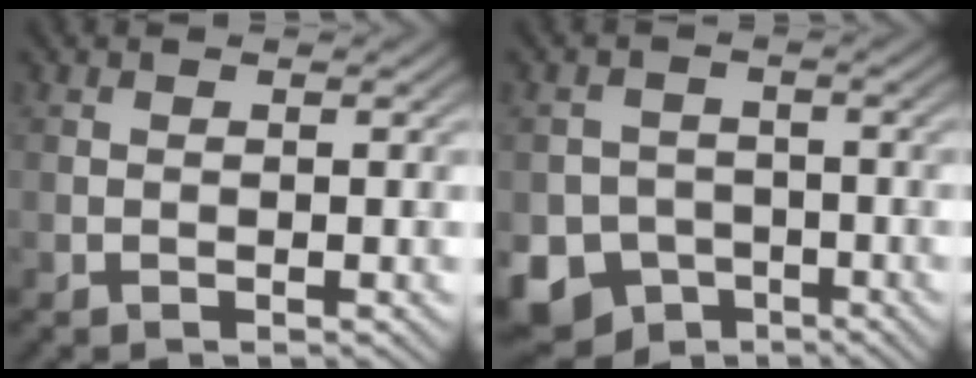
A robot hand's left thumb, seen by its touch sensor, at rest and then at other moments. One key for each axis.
{"total": 9.6, "fx": -5.2, "fy": 7.7, "fz": 2.6, "tx": -0.049, "ty": -0.033, "tz": -0.106}